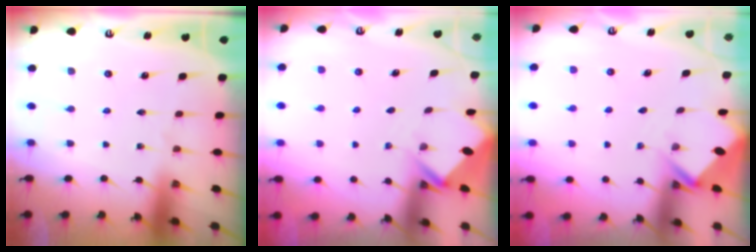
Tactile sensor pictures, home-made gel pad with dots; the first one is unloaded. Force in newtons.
{"total": 2.7, "press": 2.7, "slide": 0.1}
{"total": 2.7, "press": 2.7, "slide": 0.2}